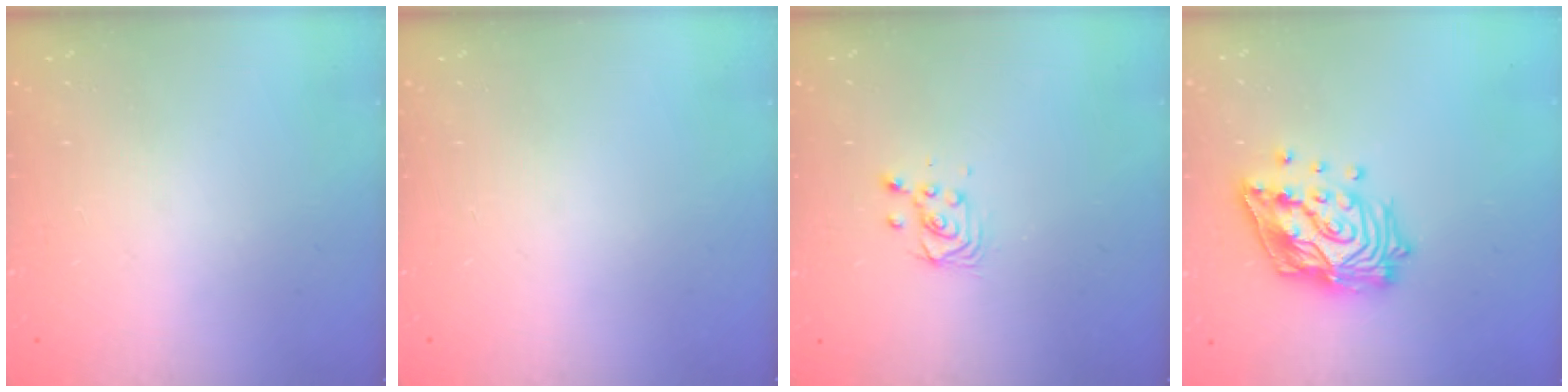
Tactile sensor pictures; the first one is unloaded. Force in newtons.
{"total": 0.0}
{"total": 3.2, "press": 3.2, "slide": 0.6}
{"total": 17.5, "press": 17.5, "slide": 1.4}